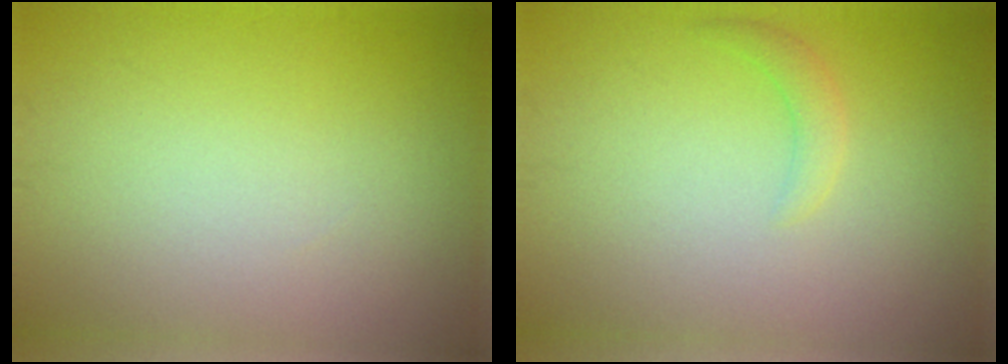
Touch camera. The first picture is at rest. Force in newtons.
{"total": 1.4, "press": 1.4, "slide": 0.1}